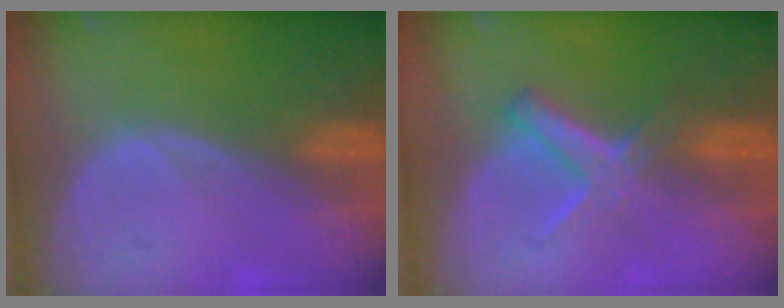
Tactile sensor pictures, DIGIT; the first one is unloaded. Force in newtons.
{"total": 5.8, "press": 5.1, "slide": 2.6}